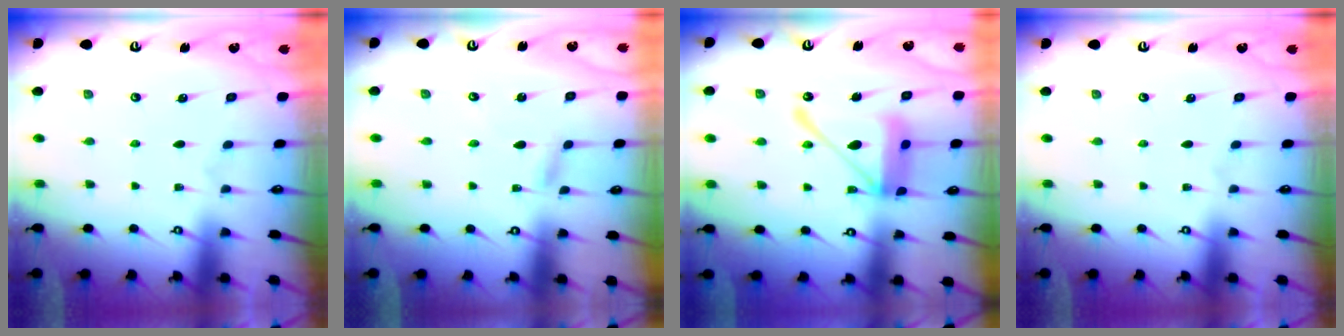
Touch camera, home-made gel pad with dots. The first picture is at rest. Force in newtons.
{"total": 2.7, "press": 2.7, "slide": 0.4}
{"total": 16.6, "press": 16.5, "slide": 1.6}
{"total": 0.0}